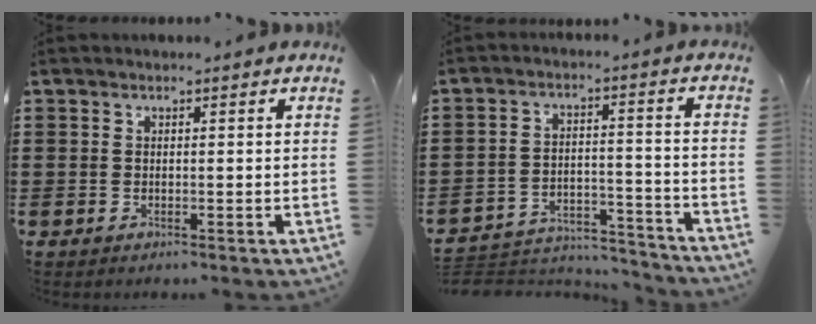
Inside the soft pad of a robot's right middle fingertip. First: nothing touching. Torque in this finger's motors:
{"motor_torque": [0.74, -0.06, -0.05, 0.01]}